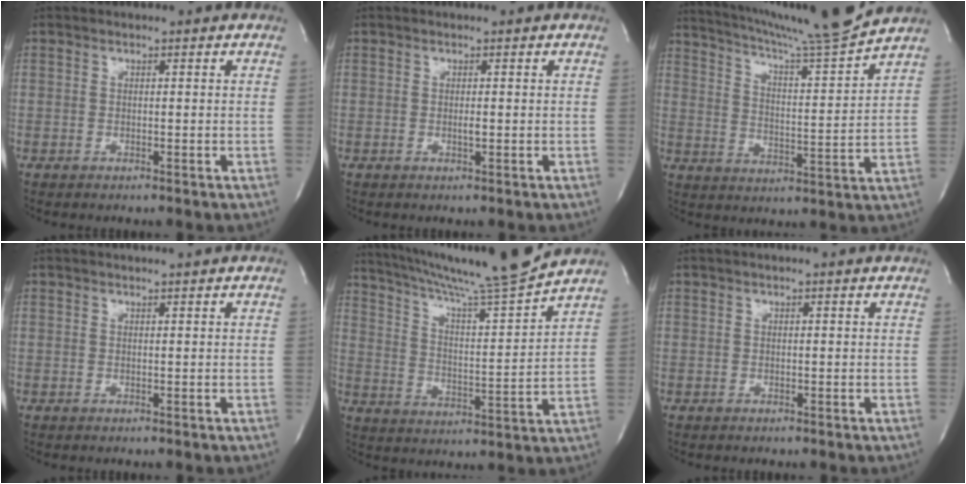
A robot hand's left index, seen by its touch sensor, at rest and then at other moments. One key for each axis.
{"total": 0.7, "fx": 0.0, "fy": 0.1, "fz": 0.7, "tx": -0.016, "ty": -0.002, "tz": 0.001}
{"total": 15.1, "fx": 13.9, "fy": -2.2, "fz": 5.3, "tx": -0.098, "ty": -0.038, "tz": 0.211}
{"total": 1.6, "fx": 1.4, "fy": -0.4, "fz": 0.5, "tx": -0.006, "ty": 0.003, "tz": 0.023}
{"total": 17.2, "fx": 15.5, "fy": -1.8, "fz": 7.2, "tx": -0.127, "ty": -0.028, "tz": 0.240}
{"total": 1.5, "fx": 1.3, "fy": -0.1, "fz": 0.8, "tx": -0.015, "ty": 0.016, "tz": 0.018}